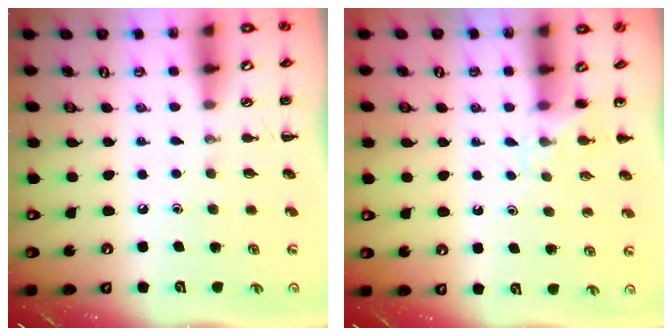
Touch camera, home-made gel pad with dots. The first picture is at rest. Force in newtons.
{"total": 4.1, "press": 3.8, "slide": 1.7}